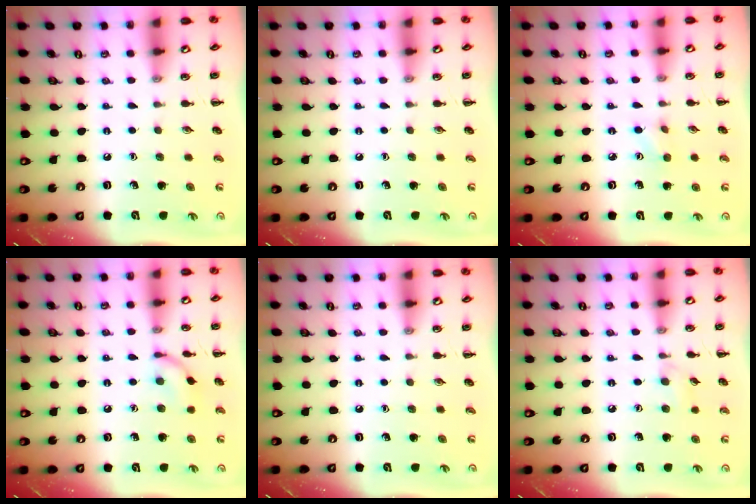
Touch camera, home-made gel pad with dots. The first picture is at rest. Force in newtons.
{"total": 0.0}
{"total": 3.2, "press": 3.0, "slide": 1.0}
{"total": 8.3, "press": 8.2, "slide": 0.3}
{"total": 0.0}
{"total": 6.1, "press": 5.7, "slide": 2.2}